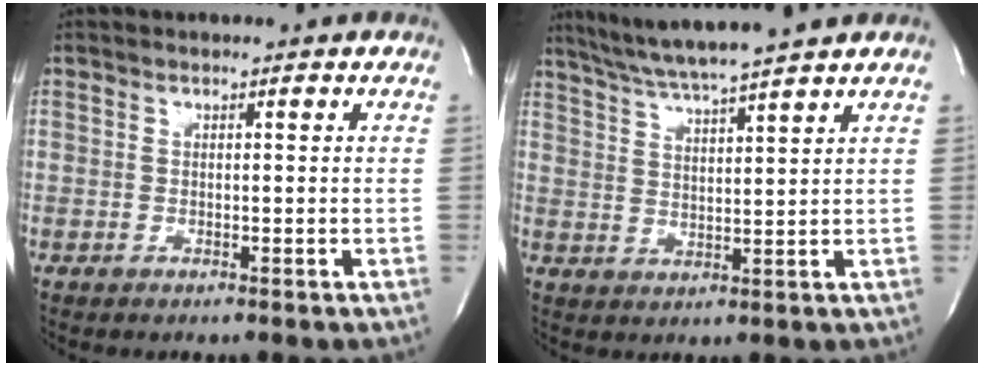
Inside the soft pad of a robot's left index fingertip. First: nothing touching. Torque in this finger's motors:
{"motor_torque": [0.70, -0.55, 0.12, 0.09]}